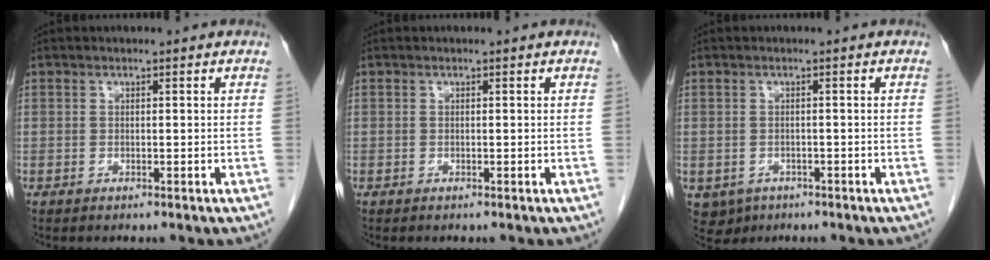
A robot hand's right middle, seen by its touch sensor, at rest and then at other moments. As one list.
[{"total": 0.0}, {"total": 3.6, "force": [-1.9, 3.0, 0.8], "torque": [-0.012, 0.001, -0.024]}]